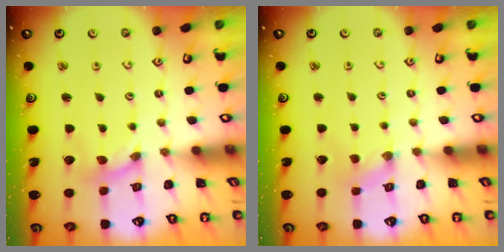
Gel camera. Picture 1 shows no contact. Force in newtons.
{"total": 0.8, "press": 0.8, "slide": 0.1}